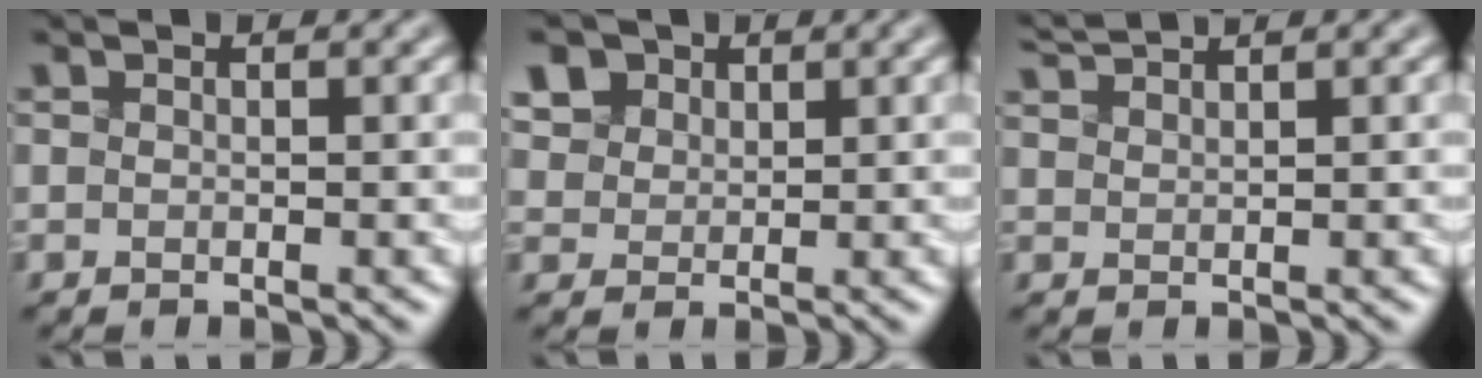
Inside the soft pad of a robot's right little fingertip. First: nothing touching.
{"total": 10.5, "force": [5.7, 7.5, 4.5], "torque": [-0.127, 0.033, 0.095]}
{"total": 1.7, "force": [1.7, -0.3, 0.2], "torque": [-0.011, 0.012, 0.045]}